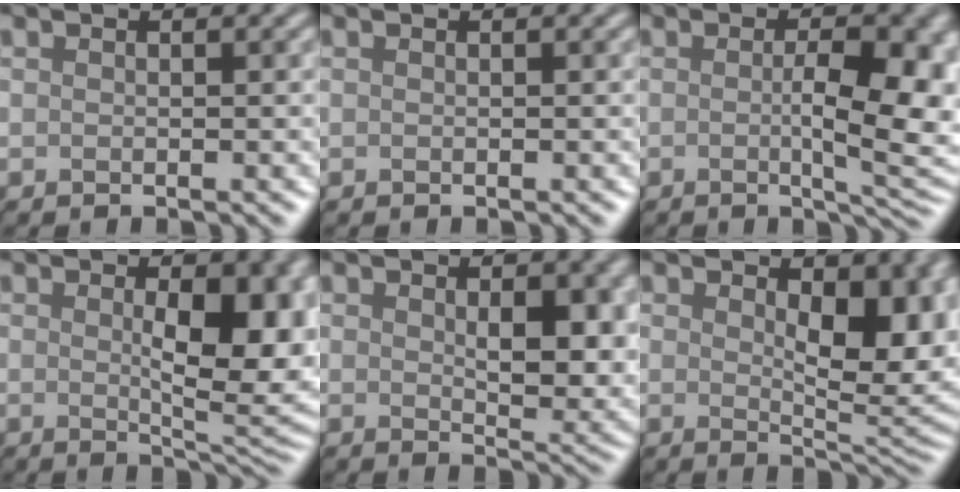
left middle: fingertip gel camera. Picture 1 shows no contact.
{"total": 0.0}
{"total": 7.0, "force": [-0.3, 2.0, 6.7], "torque": [-0.091, -0.008, 0.000]}
{"total": 8.2, "force": [0.6, 3.0, 7.6], "torque": [-0.106, -0.009, 0.019]}
{"total": 5.3, "force": [0.9, 2.6, 4.5], "torque": [-0.058, -0.009, 0.024]}
{"total": 7.2, "force": [1.3, 3.6, 6.1], "torque": [-0.091, -0.011, 0.028]}